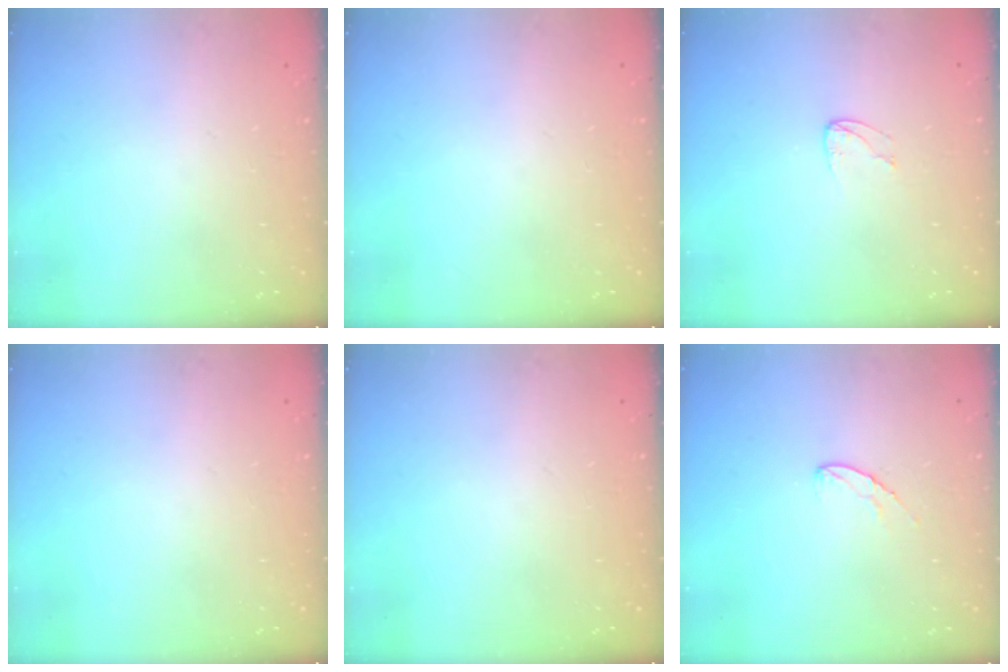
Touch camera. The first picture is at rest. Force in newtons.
{"total": 0.0}
{"total": 3.5, "press": 3.5, "slide": 0.4}
{"total": 0.0}
{"total": 0.0}
{"total": 5.8, "press": 5.8, "slide": 0.3}